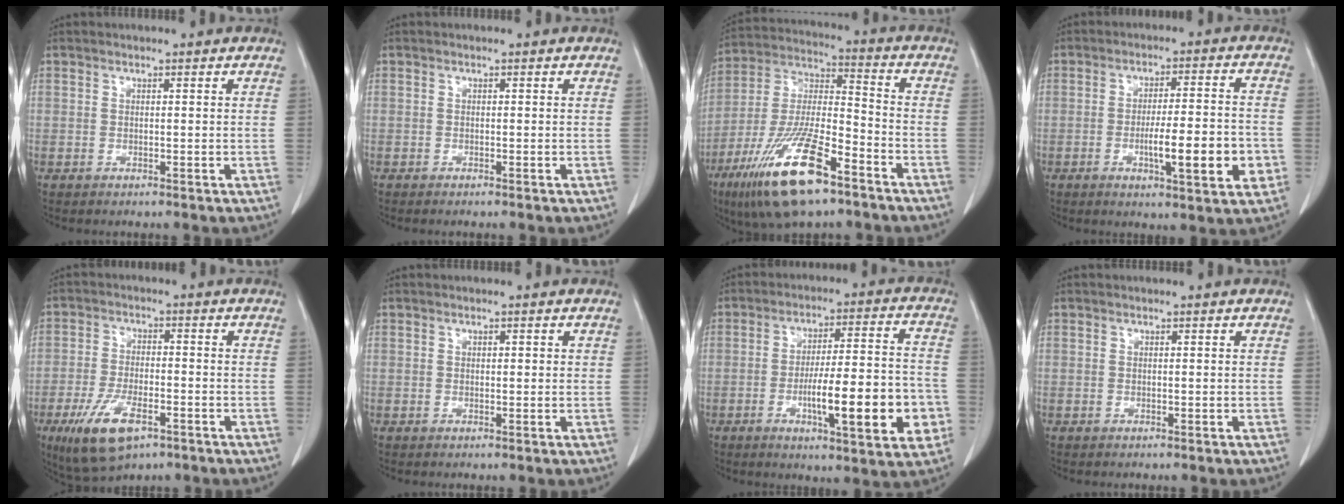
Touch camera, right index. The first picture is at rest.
{"total": 0.7, "force": [-0.6, 0.0, 0.3], "torque": [-0.008, -0.001, -0.009]}
{"total": 18.2, "force": [-10.7, 4.4, 14.0], "torque": [-0.305, -0.027, -0.196]}
{"total": 10.5, "force": [-3.1, 1.4, 10.0], "torque": [-0.151, 0.000, -0.044]}
{"total": 9.7, "force": [-5.1, 3.9, 7.2], "torque": [-0.146, -0.014, -0.084]}
{"total": 0.8, "force": [0.3, 0.4, 0.7], "torque": [-0.007, 0.001, 0.004]}
{"total": 15.4, "force": [-4.6, 2.5, 14.5], "torque": [-0.218, 0.006, -0.066]}
{"total": 0.0}